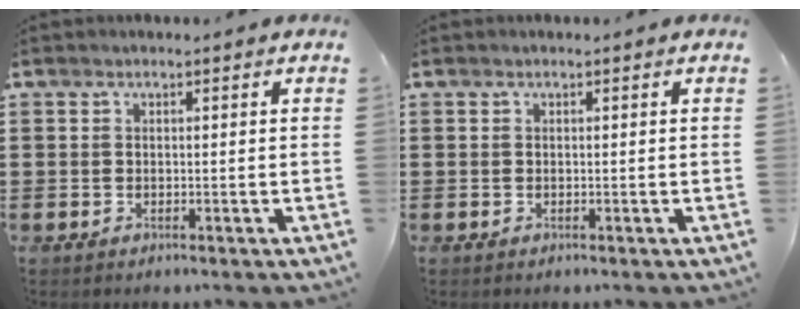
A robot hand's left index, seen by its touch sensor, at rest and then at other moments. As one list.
[{"total": 0.0}]